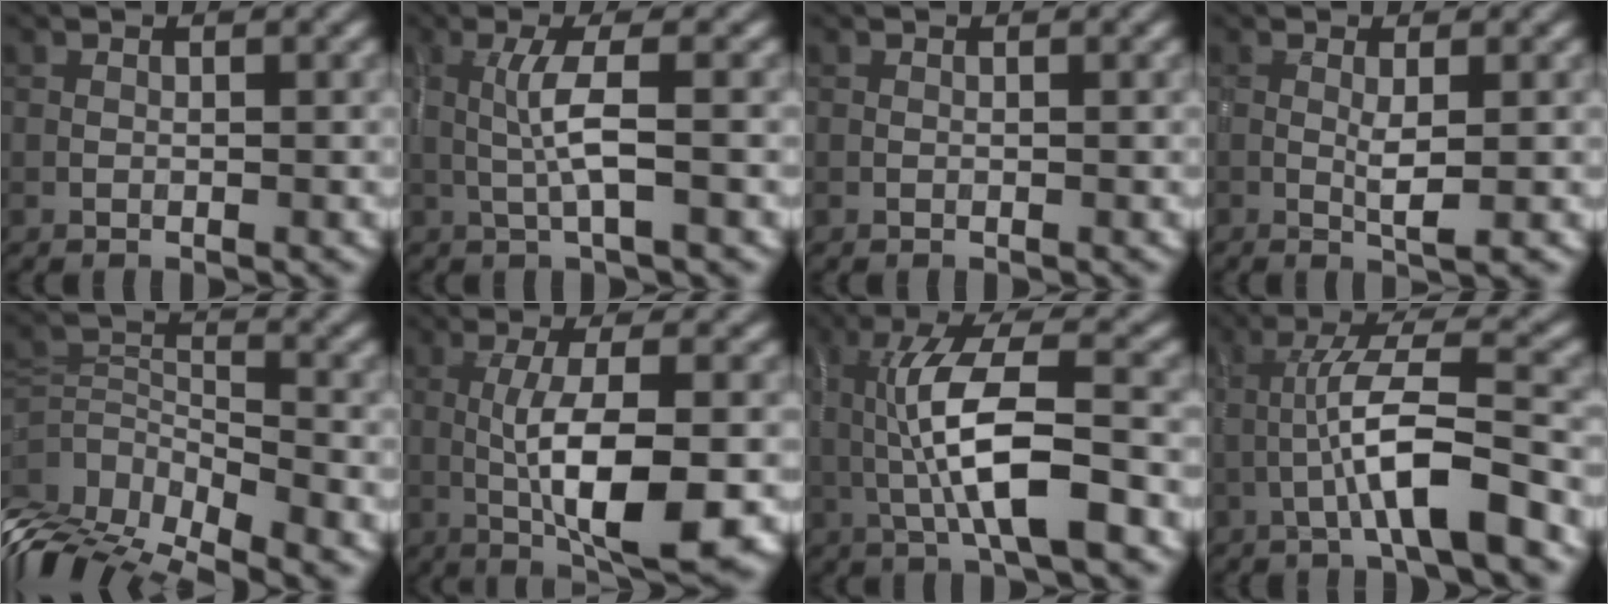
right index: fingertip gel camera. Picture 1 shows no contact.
{"total": 3.1, "force": [-0.1, 0.2, 3.1], "torque": [-0.066, 0.002, -0.002]}
{"total": 0.0}
{"total": 2.0, "force": [0.0, 0.2, 2.0], "torque": [-0.038, -0.003, -0.001]}
{"total": 8.5, "force": [-5.1, 4.4, 5.3], "torque": [-0.104, -0.012, -0.091]}
{"total": 8.5, "force": [-1.5, 2.0, 8.1], "torque": [-0.134, 0.000, -0.027]}
{"total": 8.1, "force": [-0.5, 2.2, 7.8], "torque": [-0.146, -0.001, -0.009]}
{"total": 6.4, "force": [-2.6, 0.5, 5.8], "torque": [-0.103, 0.023, -0.048]}